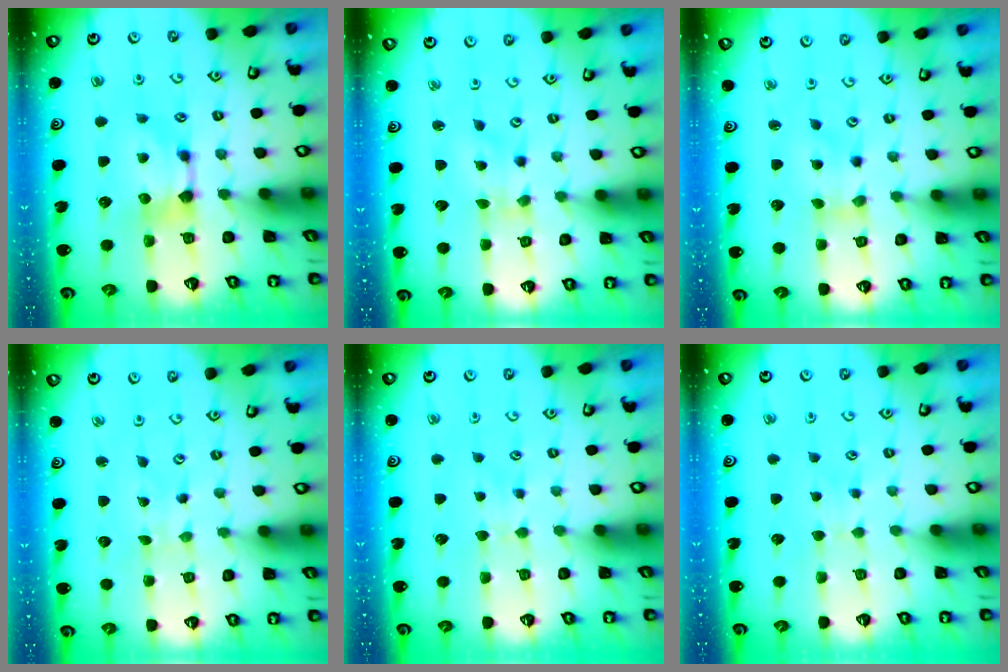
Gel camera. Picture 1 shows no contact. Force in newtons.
{"total": 3.4, "press": 3.2, "slide": 0.8}
{"total": 1.9, "press": 1.6, "slide": 0.9}
{"total": 7.1, "press": 7.1, "slide": 0.4}
{"total": 3.1, "press": 3.1, "slide": 0.3}
{"total": 3.2, "press": 3.2, "slide": 0.3}